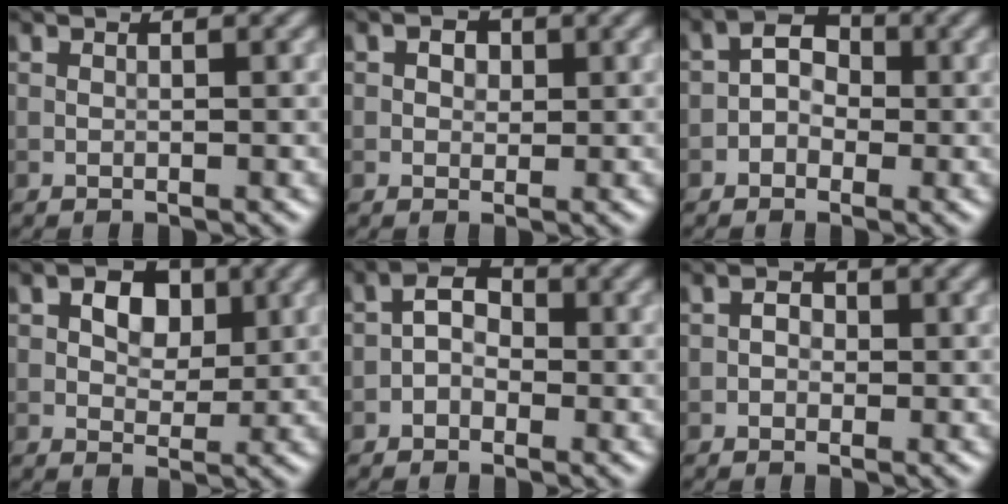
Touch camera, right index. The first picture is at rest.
{"total": 1.7, "force": [0.6, 1.3, 1.0], "torque": [-0.009, -0.001, 0.002]}
{"total": 2.4, "force": [-0.7, 1.9, 1.3], "torque": [-0.016, 0.009, -0.021]}
{"total": 3.9, "force": [1.1, 2.8, 2.6], "torque": [-0.036, 0.003, 0.010]}
{"total": 2.3, "force": [-0.9, 1.6, 1.4], "torque": [-0.020, 0.010, -0.023]}
{"total": 1.4, "force": [-0.1, 1.2, 0.7], "torque": [0.001, -0.001, -0.014]}